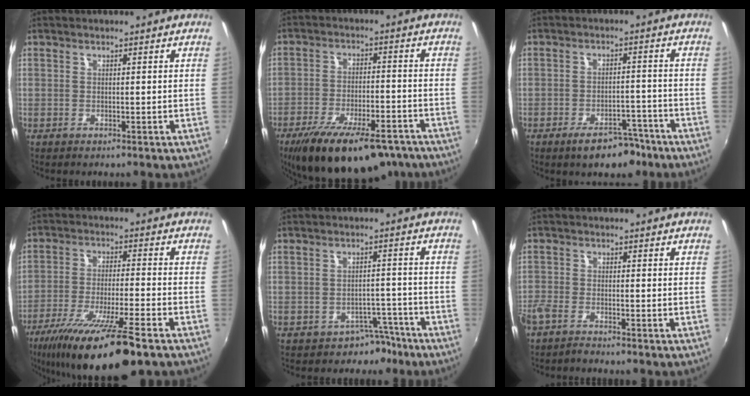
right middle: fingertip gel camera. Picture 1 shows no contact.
{"total": 20.9, "force": [-15.4, 7.2, 12.1], "torque": [-0.221, -0.037, -0.223]}
{"total": 7.6, "force": [-5.4, 3.4, 4.1], "torque": [-0.075, 0.007, -0.070]}
{"total": 17.7, "force": [-12.1, 1.9, 12.8], "torque": [-0.241, -0.044, -0.205]}
{"total": 4.7, "force": [-3.5, 3.0, 0.5], "torque": [-0.009, 0.024, -0.042]}
{"total": 3.7, "force": [-3.4, 0.7, 1.4], "torque": [-0.044, -0.013, -0.071]}